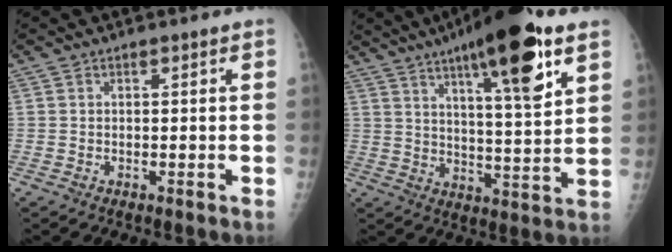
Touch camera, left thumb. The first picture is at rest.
{"total": 19.6, "force": [10.8, 4.1, 15.9], "torque": [-0.228, -0.037, 0.166]}